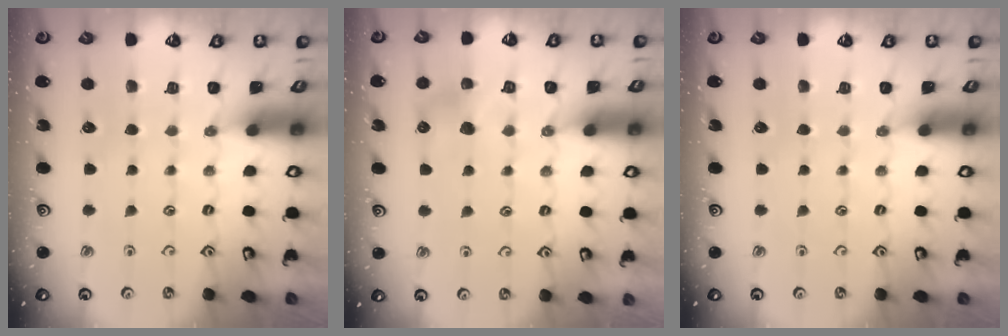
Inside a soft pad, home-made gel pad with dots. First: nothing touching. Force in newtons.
{"total": 7.6, "press": 7.6, "slide": 0.6}
{"total": 0.0}